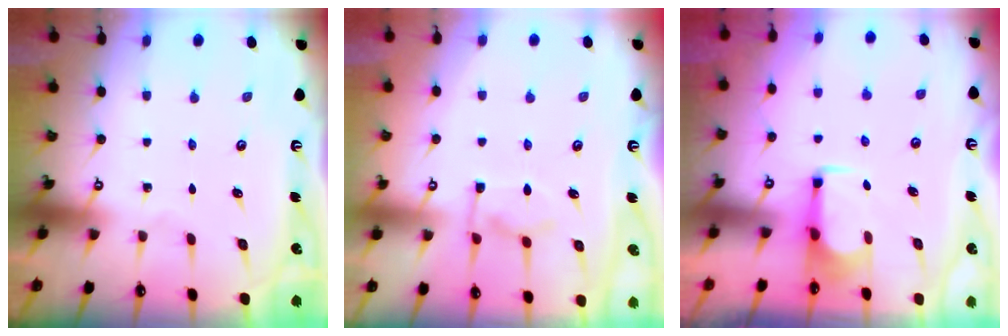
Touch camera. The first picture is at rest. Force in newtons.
{"total": 9.0, "press": 9.0, "slide": 1.2}
{"total": 2.8, "press": 2.8, "slide": 0.5}